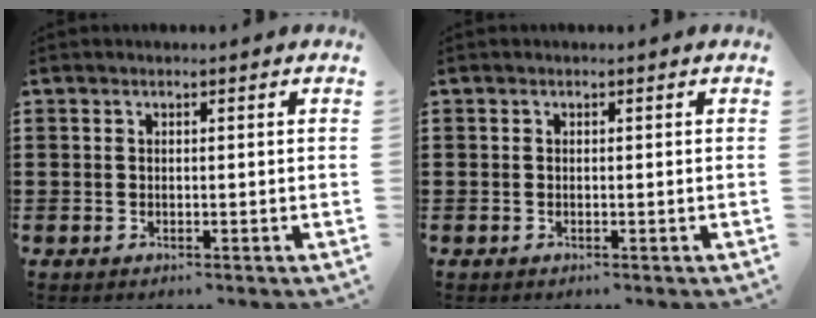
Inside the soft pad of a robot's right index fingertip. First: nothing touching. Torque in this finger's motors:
{"motor_torque": [0.00, 0.00, 0.00, 0.00]}